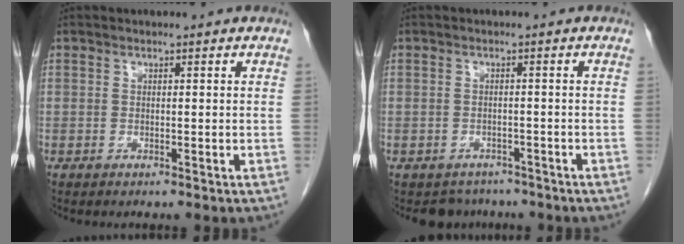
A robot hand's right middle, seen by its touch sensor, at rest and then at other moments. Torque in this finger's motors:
{"motor_torque": [0.02, -0.01, -0.02, 0.00]}